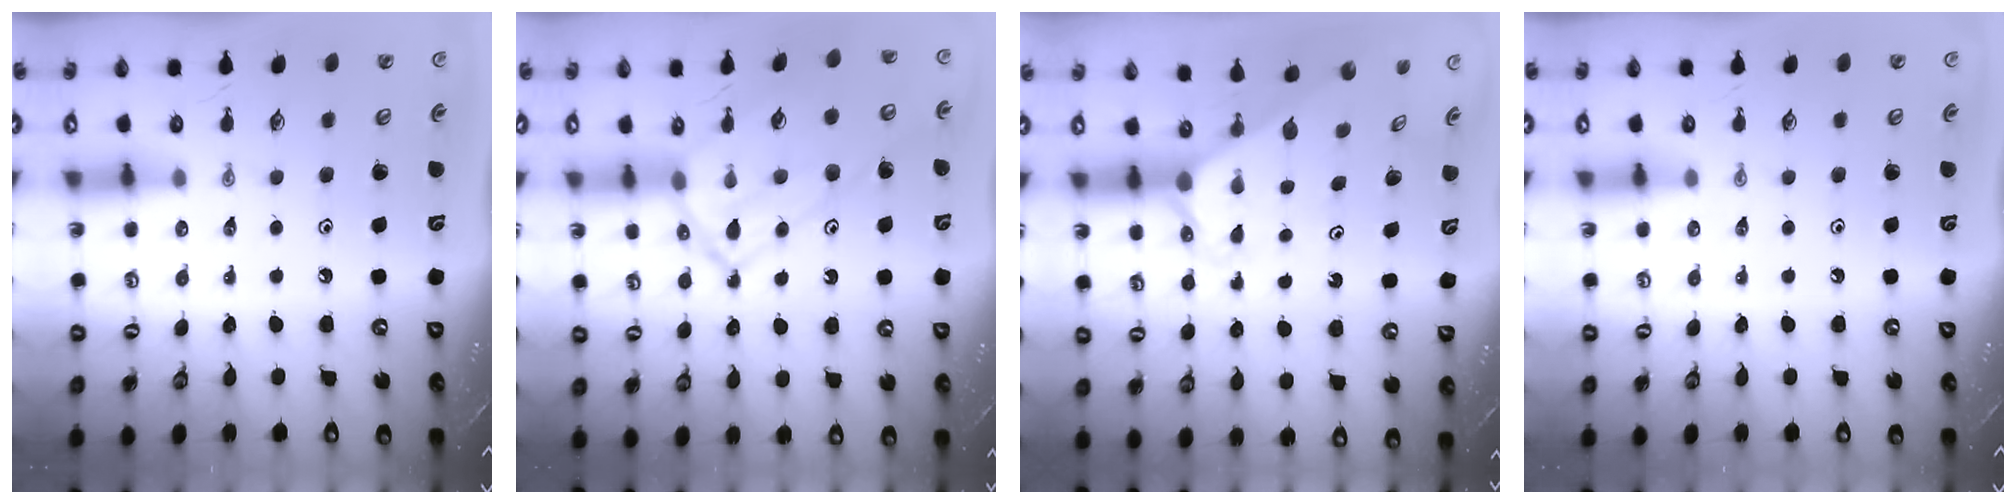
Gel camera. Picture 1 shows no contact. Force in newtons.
{"total": 14.2, "press": 14.2, "slide": 1.2}
{"total": 2.2, "press": 2.2, "slide": 0.2}
{"total": 0.0}